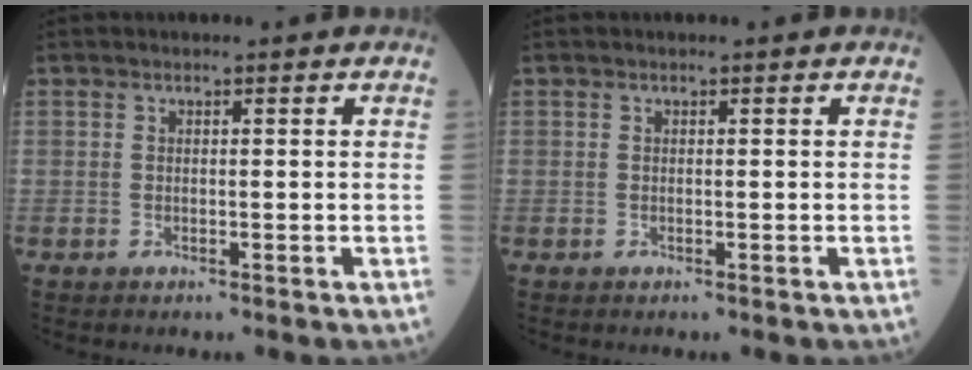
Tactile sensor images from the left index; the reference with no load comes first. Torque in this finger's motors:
{"motor_torque": [0.00, 0.00, 0.00, 0.00]}